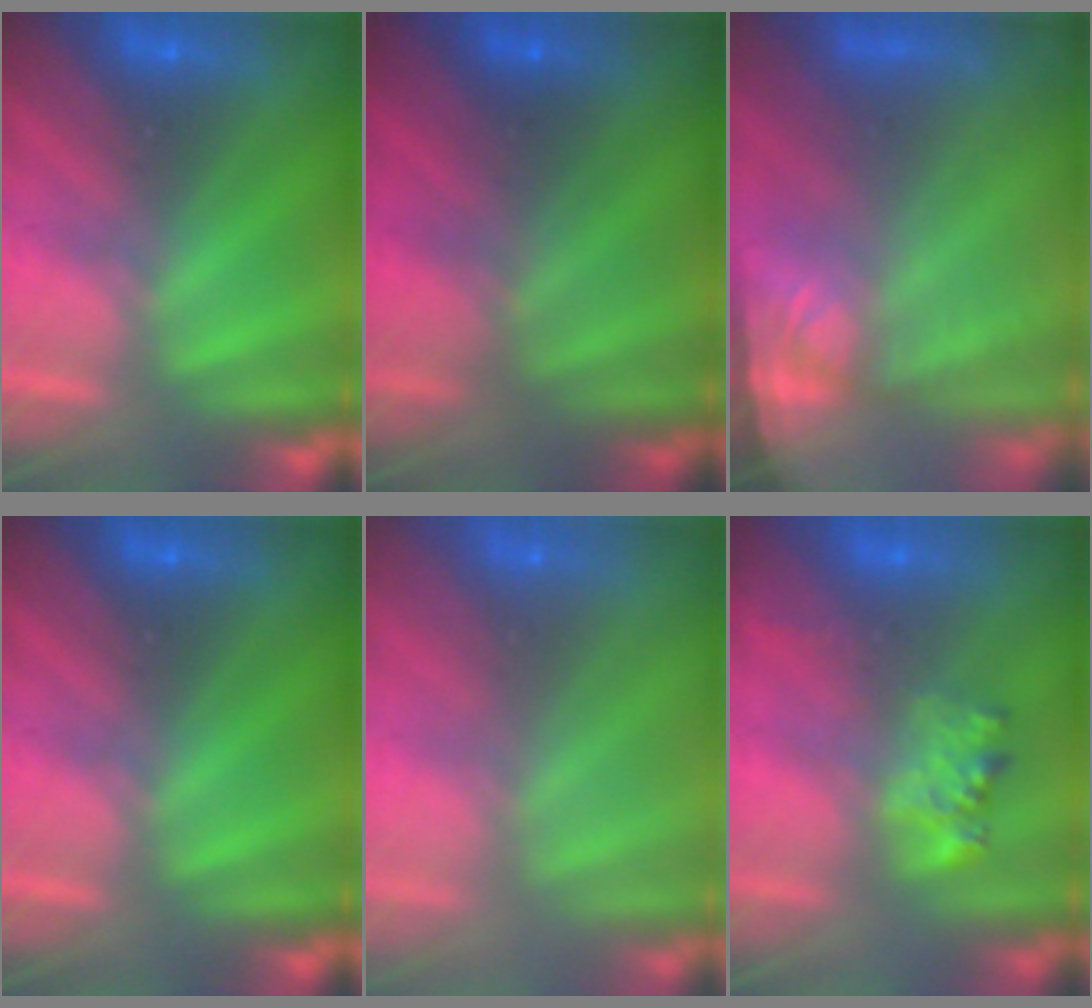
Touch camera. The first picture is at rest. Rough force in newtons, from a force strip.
{"total": 2.0}
{"total": 7.4}
{"total": 0.0}
{"total": 9.1}
{"total": 2.2}